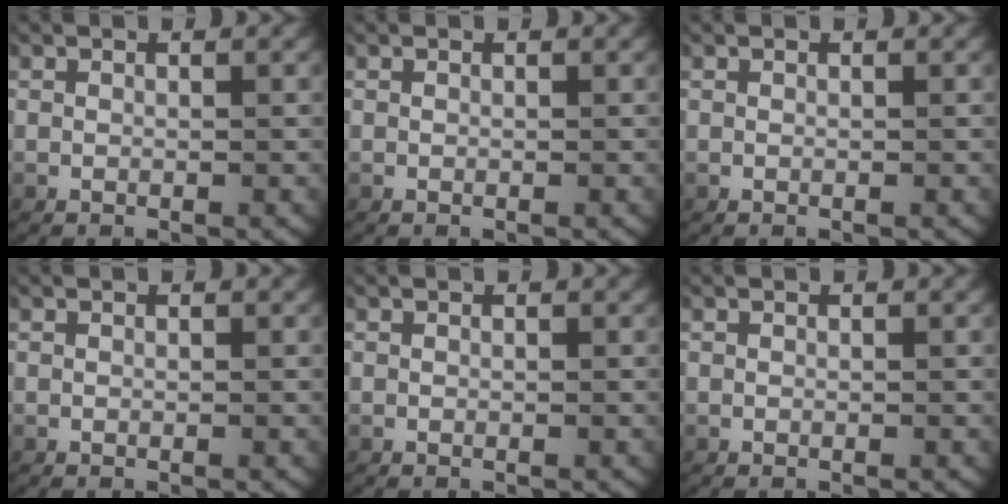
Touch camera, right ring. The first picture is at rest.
{"total": 0.0}
{"total": 0.0}
{"total": 0.0}
{"total": 0.0}
{"total": 0.0}